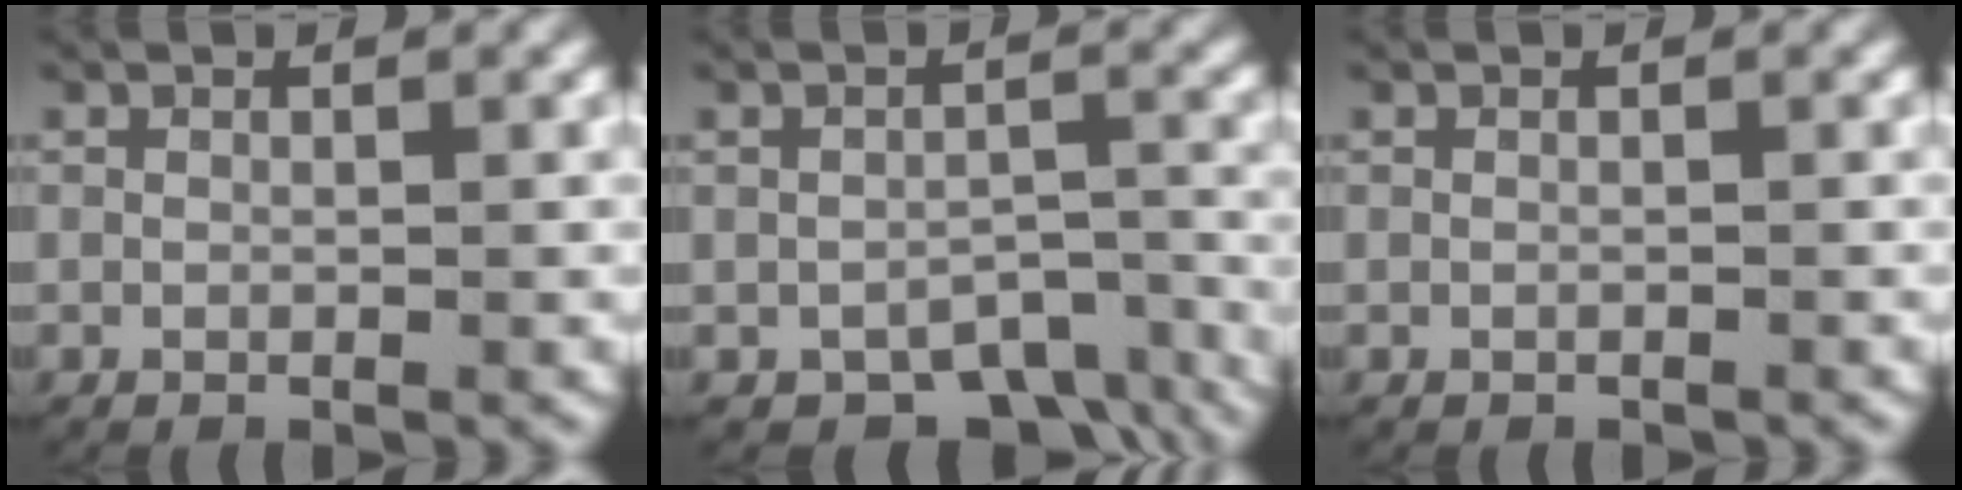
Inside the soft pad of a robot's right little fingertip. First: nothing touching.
{"total": 6.1, "force": [-5.2, 2.7, 2.0], "torque": [-0.004, -0.007, -0.083]}
{"total": 0.0}